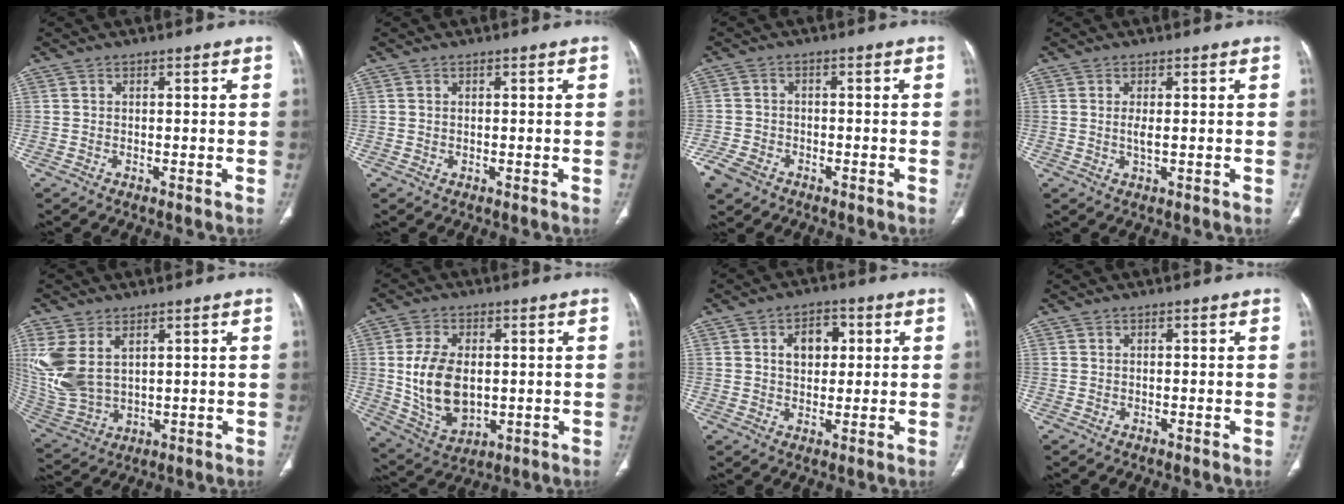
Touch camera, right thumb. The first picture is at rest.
{"total": 0.0}
{"total": 5.7, "force": [-3.8, 3.7, 2.1], "torque": [-0.051, 0.013, -0.071]}
{"total": 1.9, "force": [0.2, 0.5, 1.8], "torque": [-0.042, -0.005, 0.007]}
{"total": 14.1, "force": [4.6, 8.7, 10.0], "torque": [-0.240, -0.012, 0.114]}
{"total": 13.1, "force": [0.4, 8.3, 10.2], "torque": [-0.181, -0.010, 0.026]}
{"total": 6.7, "force": [1.7, 4.7, 4.6], "torque": [-0.044, 0.003, 0.024]}
{"total": 0.0}